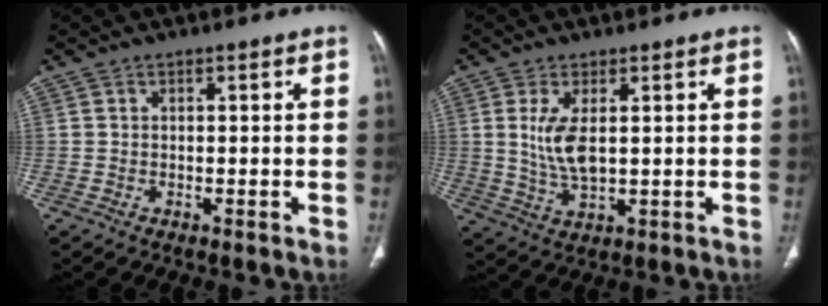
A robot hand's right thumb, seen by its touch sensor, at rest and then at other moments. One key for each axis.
{"total": 7.0, "fx": 1.2, "fy": 2.9, "fz": 6.2, "tx": -0.135, "ty": -0.014, "tz": 0.032}